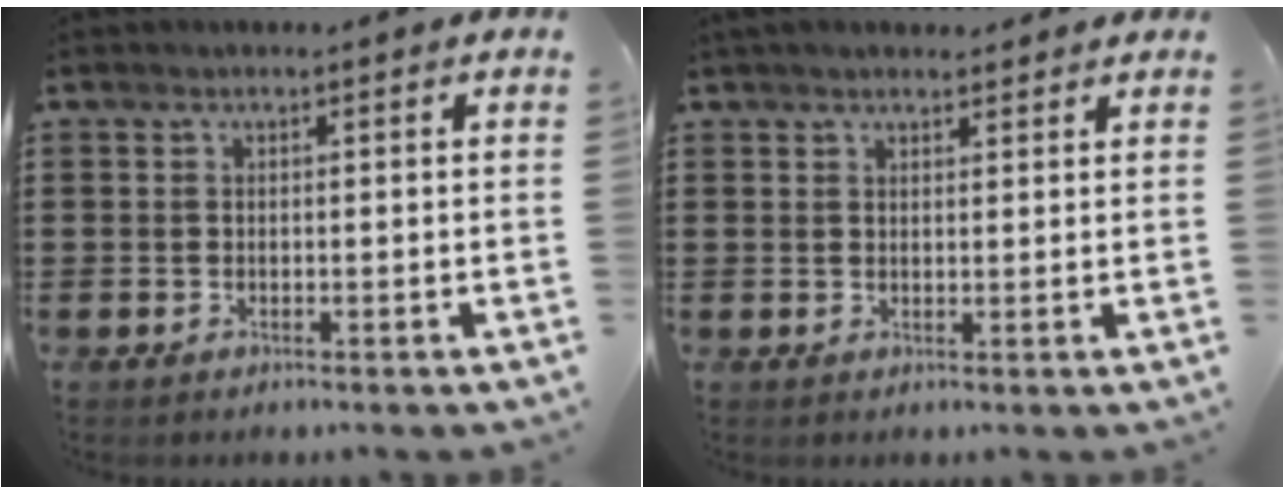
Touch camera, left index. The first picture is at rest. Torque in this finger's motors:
{"motor_torque": [2.14, 0.00, 0.40, 0.06]}